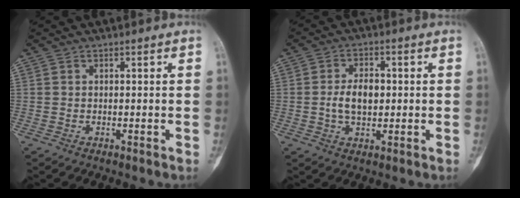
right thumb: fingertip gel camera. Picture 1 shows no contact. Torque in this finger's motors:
{"motor_torque": [0.90, 0.98, 0.86, 0.01, 0.06]}